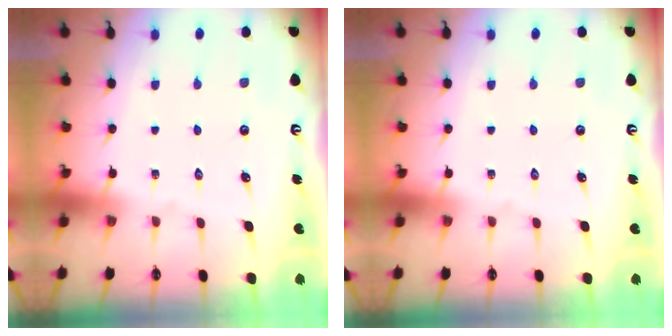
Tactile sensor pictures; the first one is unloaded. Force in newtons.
{"total": 0.0}